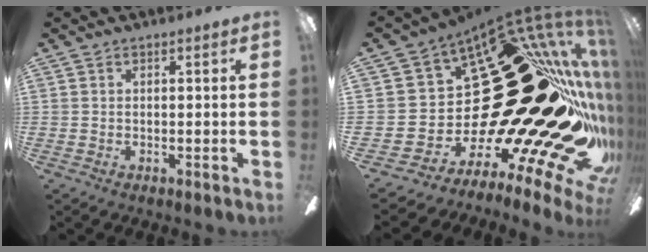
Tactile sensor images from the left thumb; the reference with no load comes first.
{"total": 44.6, "force": [4.5, 20.5, 39.4], "torque": [-0.484, -0.159, 0.191]}